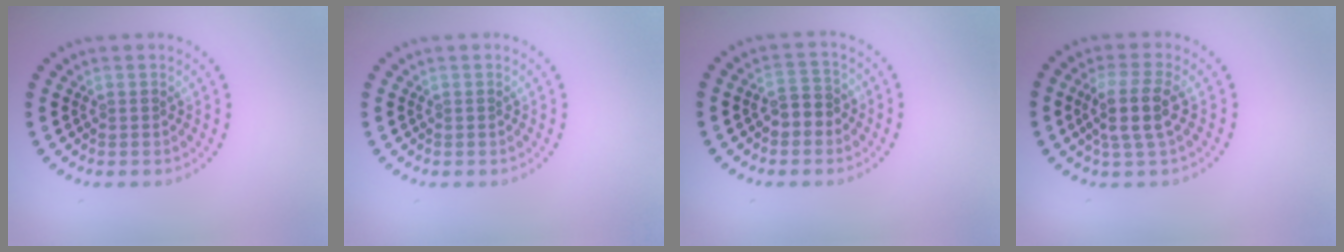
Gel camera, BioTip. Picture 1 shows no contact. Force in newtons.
{"total": 0.0}
{"total": 2.4, "press": 2.3, "slide": 0.8}
{"total": 3.5, "press": 3.0, "slide": 1.7}